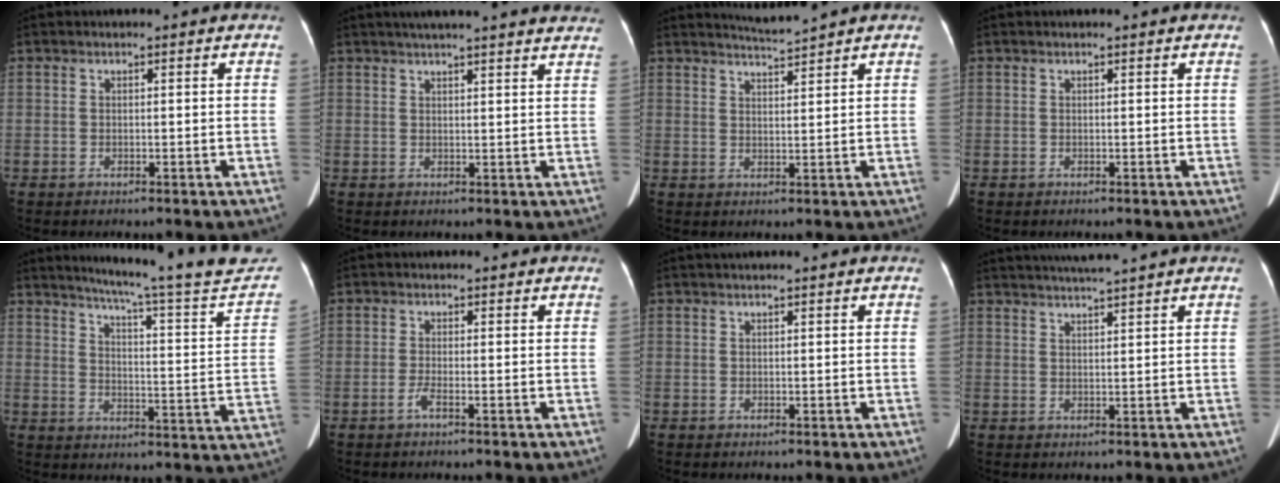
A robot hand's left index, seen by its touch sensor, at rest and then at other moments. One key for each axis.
{"total": 17.7, "fx": 16.0, "fy": 1.4, "fz": 7.5, "tx": -0.105, "ty": 0.021, "tz": 0.190}
{"total": 3.0, "fx": 2.7, "fy": -1.3, "fz": -0.1, "tx": -0.004, "ty": -0.007, "tz": 0.056}
{"total": 0.7, "fx": 0.7, "fy": 0.0, "fz": 0.2, "tx": -0.006, "ty": 0.016, "tz": 0.008}
{"total": 24.9, "fx": 22.6, "fy": 0.0, "fz": 10.4, "tx": -0.145, "ty": -0.087, "tz": 0.271}
{"total": 0.8, "fx": -0.8, "fy": 0.0, "fz": 0.2, "tx": -0.006, "ty": -0.007, "tz": -0.011}
{"total": 0.7, "fx": 0.5, "fy": -0.1, "fz": 0.5, "tx": -0.014, "ty": 0.020, "tz": 0.014}
{"total": 5.6, "fx": 5.0, "fy": -1.3, "fz": 2.2, "tx": -0.036, "ty": 0.014, "tz": 0.080}